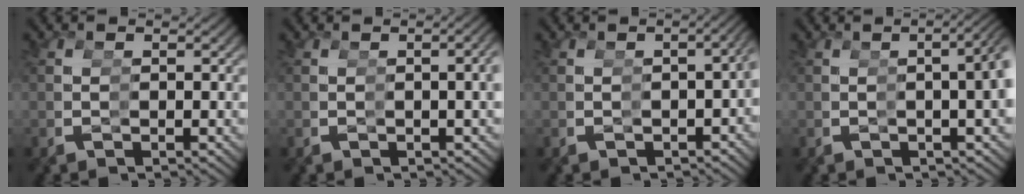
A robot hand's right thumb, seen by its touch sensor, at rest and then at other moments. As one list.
[{"total": 2.2, "force": [0.0, 0.1, 2.2], "torque": [-0.024, 0.010, 0.002]}, {"total": 2.9, "force": [-0.3, 1.3, 2.6], "torque": [-0.033, 0.007, -0.004]}, {"total": 5.4, "force": [0.6, 1.5, 5.2], "torque": [-0.054, 0.022, 0.001]}]